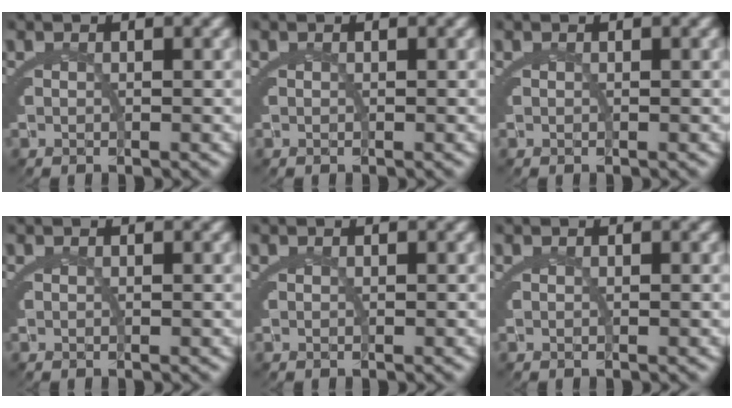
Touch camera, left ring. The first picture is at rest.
{"total": 0.0}
{"total": 0.0}
{"total": 0.0}
{"total": 0.0}
{"total": 0.0}